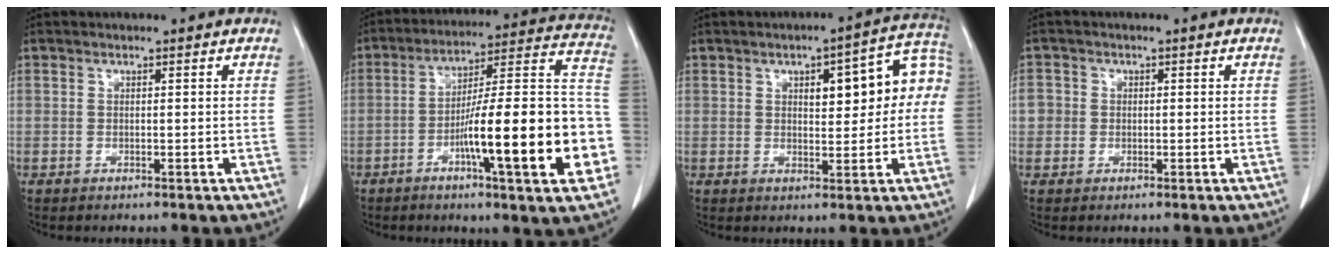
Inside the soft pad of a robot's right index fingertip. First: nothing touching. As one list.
[{"total": 22.2, "force": [-6.7, 2.2, 21.1], "torque": [-0.251, 0.016, -0.097]}, {"total": 10.6, "force": [1.8, 3.8, 9.7], "torque": [-0.122, 0.040, 0.025]}, {"total": 2.6, "force": [0.0, 2.6, 0.4], "torque": [0.006, 0.009, 0.000]}]